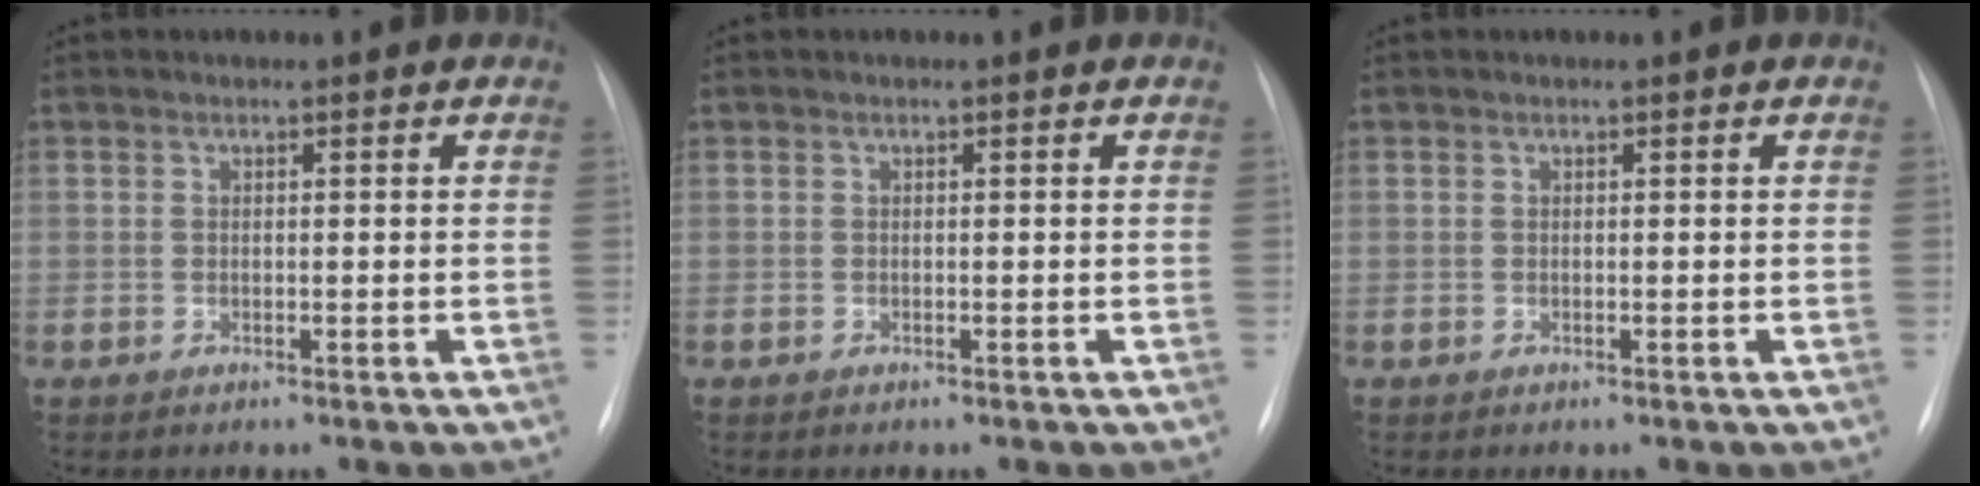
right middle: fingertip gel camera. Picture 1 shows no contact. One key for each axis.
{"total": 0.0}
{"total": 0.0}